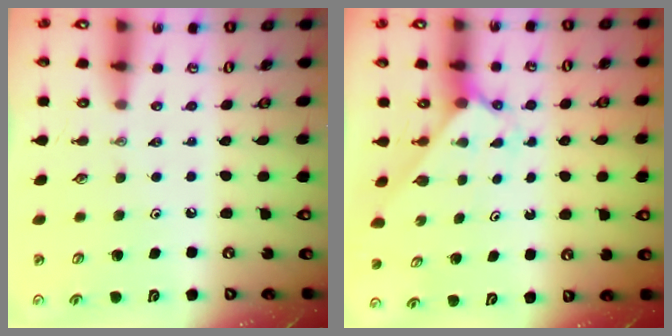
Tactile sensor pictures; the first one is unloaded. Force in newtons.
{"total": 2.4, "press": 2.4, "slide": 0.2}